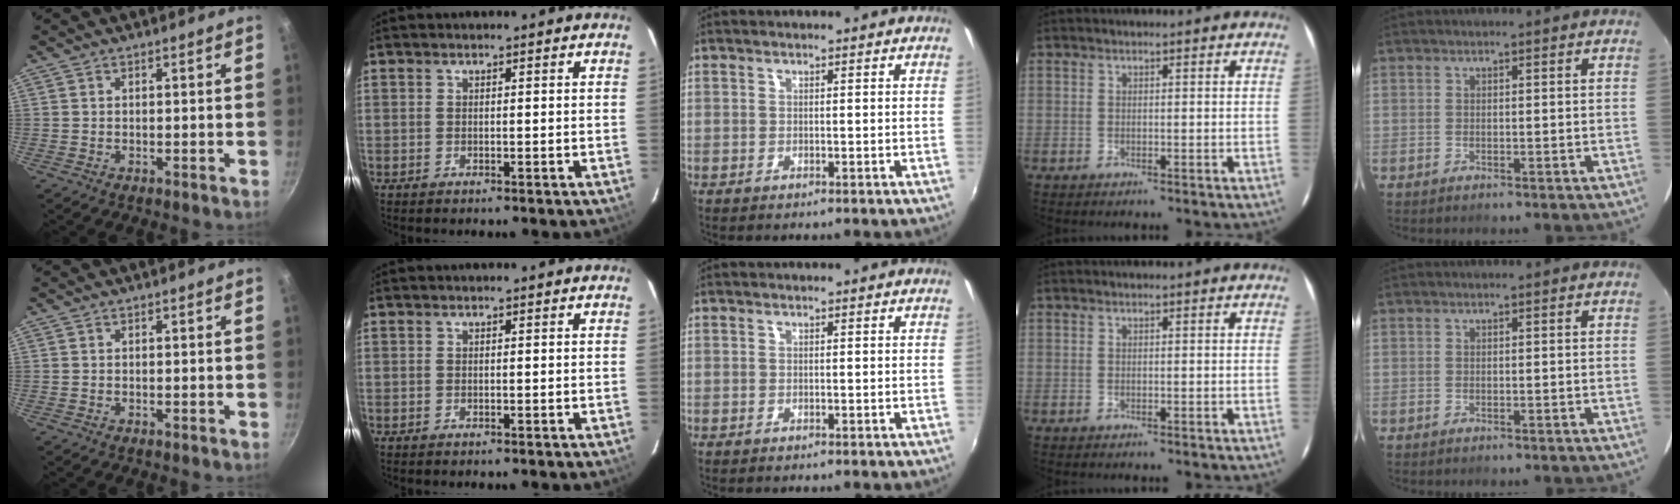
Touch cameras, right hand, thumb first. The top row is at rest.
{}